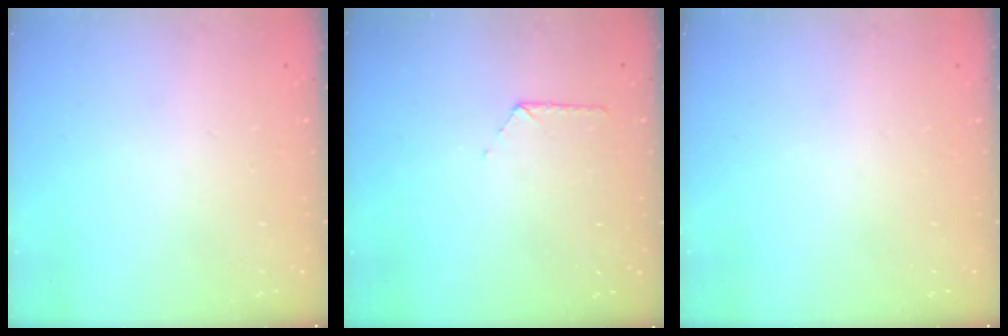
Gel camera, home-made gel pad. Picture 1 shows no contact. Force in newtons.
{"total": 6.9, "press": 6.9, "slide": 0.6}
{"total": 0.0}